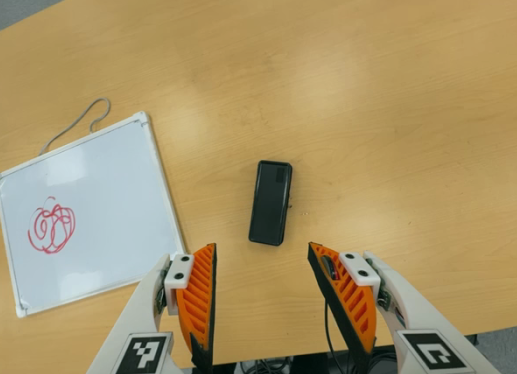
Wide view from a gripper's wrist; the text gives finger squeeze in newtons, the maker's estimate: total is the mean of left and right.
{"total": 0.0}